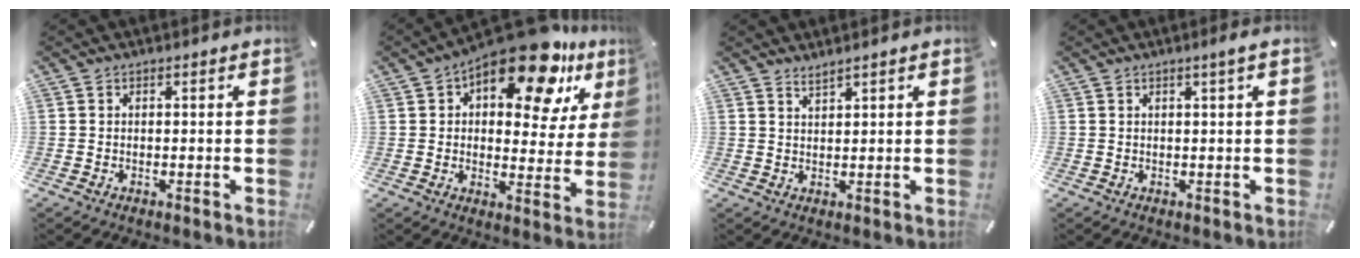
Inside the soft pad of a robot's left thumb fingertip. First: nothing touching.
{"total": 18.2, "force": [12.0, 7.6, 11.5], "torque": [-0.165, -0.077, 0.197]}
{"total": 1.8, "force": [1.7, 0.0, 0.6], "torque": [-0.014, -0.005, 0.033]}
{"total": 2.2, "force": [0.8, 0.1, 2.0], "torque": [-0.038, 0.000, 0.012]}